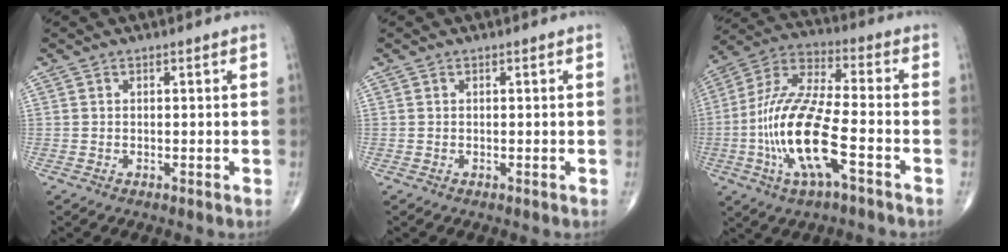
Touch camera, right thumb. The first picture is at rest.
{"total": 0.0}
{"total": 17.9, "force": [-5.4, 5.4, 16.1], "torque": [-0.343, 0.031, -0.102]}